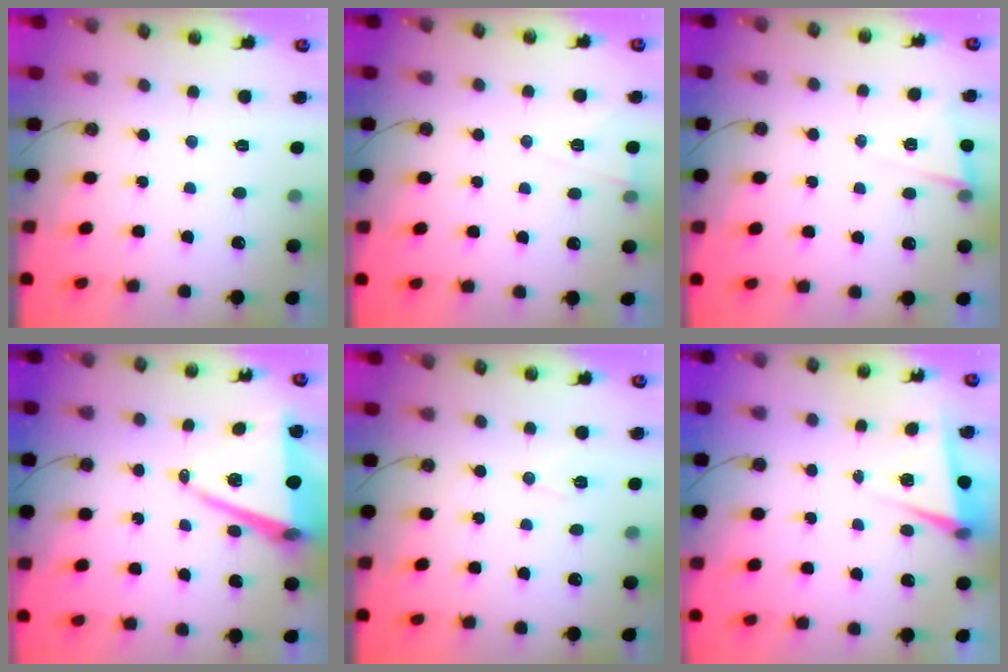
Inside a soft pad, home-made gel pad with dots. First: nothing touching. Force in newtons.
{"total": 5.2, "press": 2.9, "slide": 4.3}
{"total": 4.4, "press": 4.1, "slide": 1.7}
{"total": 12.3, "press": 11.6, "slide": 4.2}
{"total": 5.8, "press": 5.6, "slide": 1.5}
{"total": 5.3, "press": 4.0, "slide": 3.6}